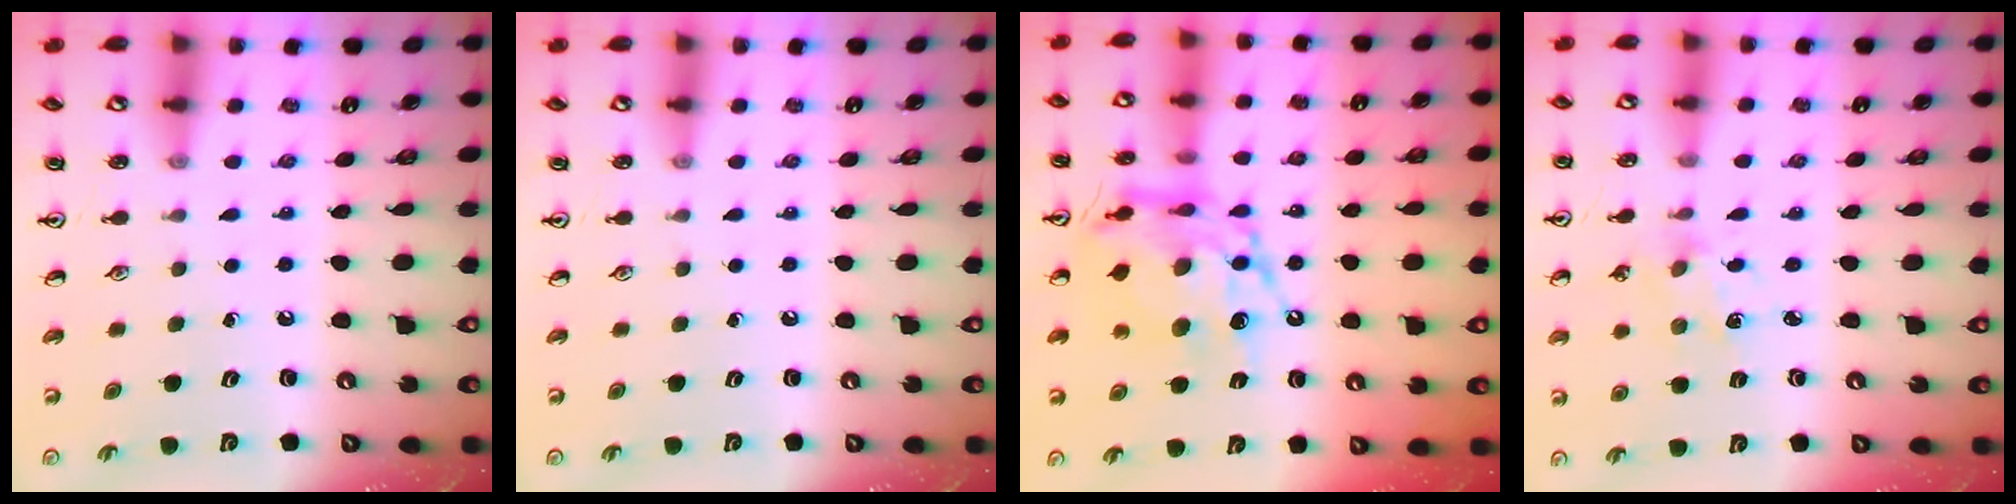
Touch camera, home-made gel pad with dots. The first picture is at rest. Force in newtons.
{"total": 0.0}
{"total": 15.7, "press": 15.6, "slide": 1.7}
{"total": 2.3, "press": 2.3, "slide": 0.3}